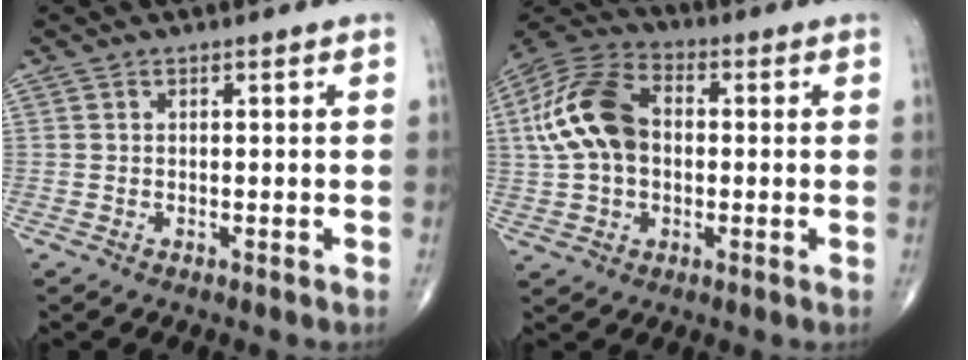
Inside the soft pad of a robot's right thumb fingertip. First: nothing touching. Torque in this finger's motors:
{"motor_torque": [0.32, 1.92, 0.19, -0.01, 0.17]}